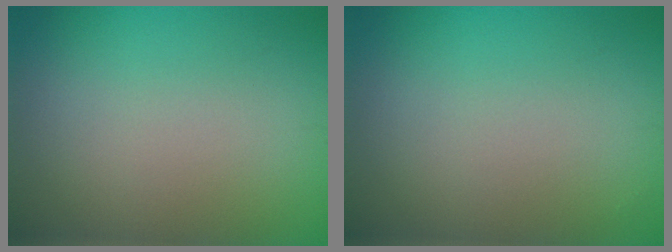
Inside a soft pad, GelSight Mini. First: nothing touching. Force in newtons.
{"total": 0.0}